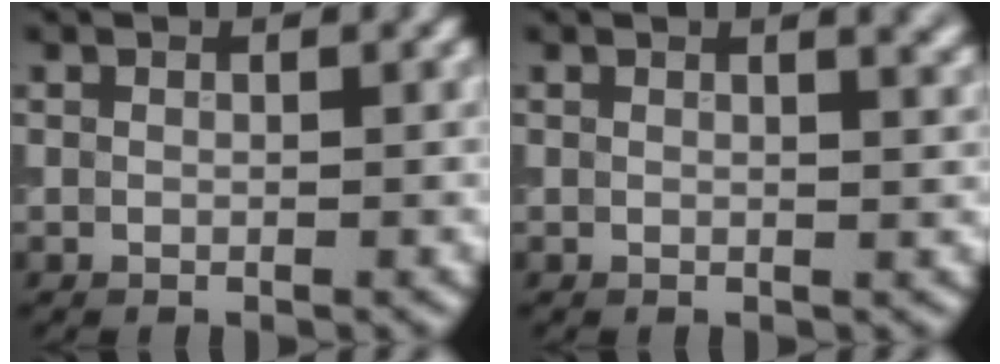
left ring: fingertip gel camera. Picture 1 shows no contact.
{"total": 2.7, "force": [1.7, 1.2, 1.8], "torque": [0.001, 0.006, 0.011]}